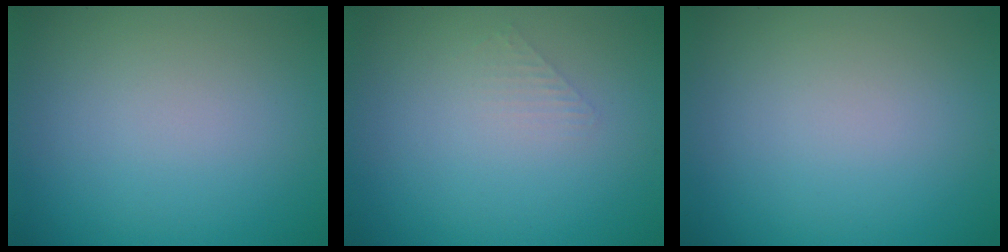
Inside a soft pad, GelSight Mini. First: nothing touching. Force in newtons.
{"total": 1.0, "press": 1.0, "slide": 0.1}
{"total": 0.0}